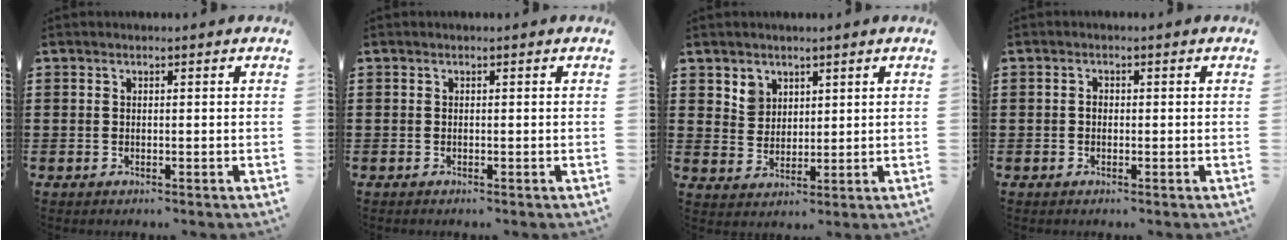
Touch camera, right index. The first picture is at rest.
{"total": 0.0}
{"total": 3.8, "force": [2.3, 3.0, 0.5], "torque": [-0.022, 0.012, 0.046]}
{"total": 1.0, "force": [-0.1, 0.7, 0.7], "torque": [-0.016, 0.001, -0.003]}